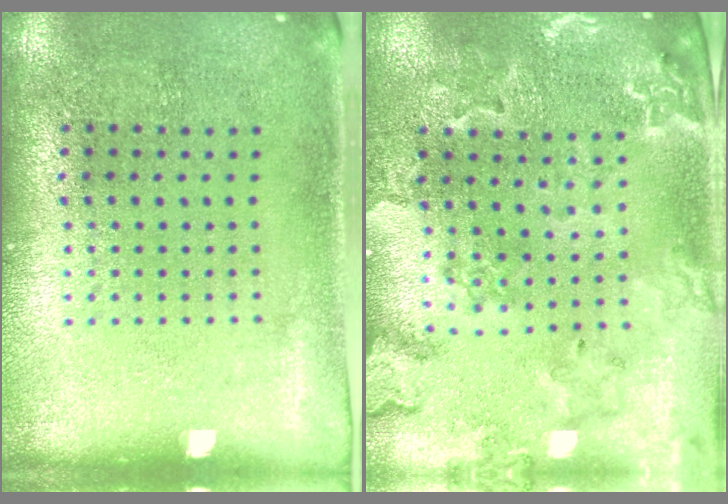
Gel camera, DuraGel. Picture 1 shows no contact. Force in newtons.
{"total": 1.8, "press": 1.8, "slide": 0.2}